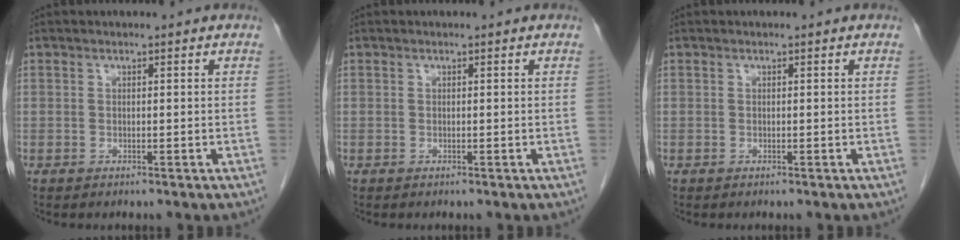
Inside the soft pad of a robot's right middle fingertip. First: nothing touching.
{"total": 0.0}
{"total": 0.0}